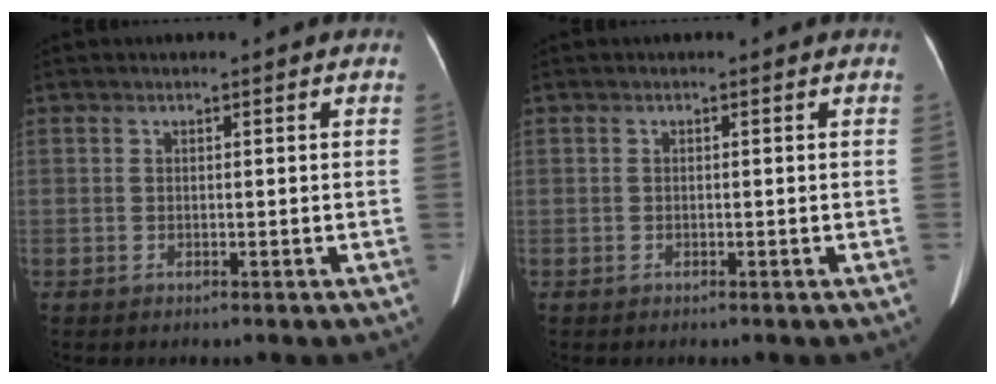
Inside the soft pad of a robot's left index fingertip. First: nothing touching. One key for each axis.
{"total": 0.0}